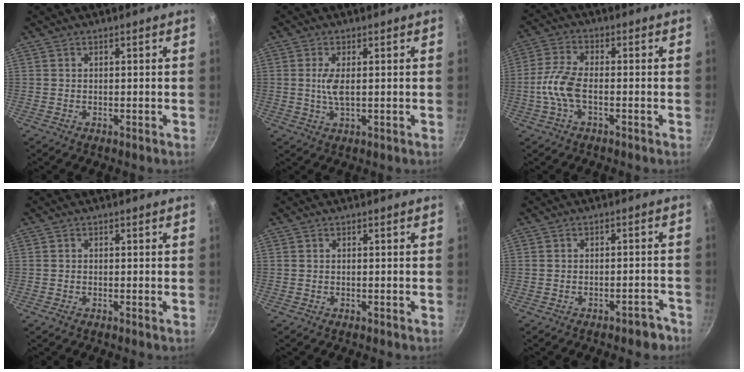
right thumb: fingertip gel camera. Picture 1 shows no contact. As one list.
[{"total": 3.9, "force": [0.4, 1.3, 3.6], "torque": [-0.081, -0.002, 0.007]}, {"total": 6.8, "force": [-1.8, 2.8, 5.9], "torque": [-0.132, 0.020, -0.046]}, {"total": 0.6, "force": [-0.3, 0.2, 0.5], "torque": [-0.011, 0.000, -0.010]}, {"total": 0.0}, {"total": 3.9, "force": [-2.8, 1.8, 2.0], "torque": [-0.008, 0.042, -0.016]}]